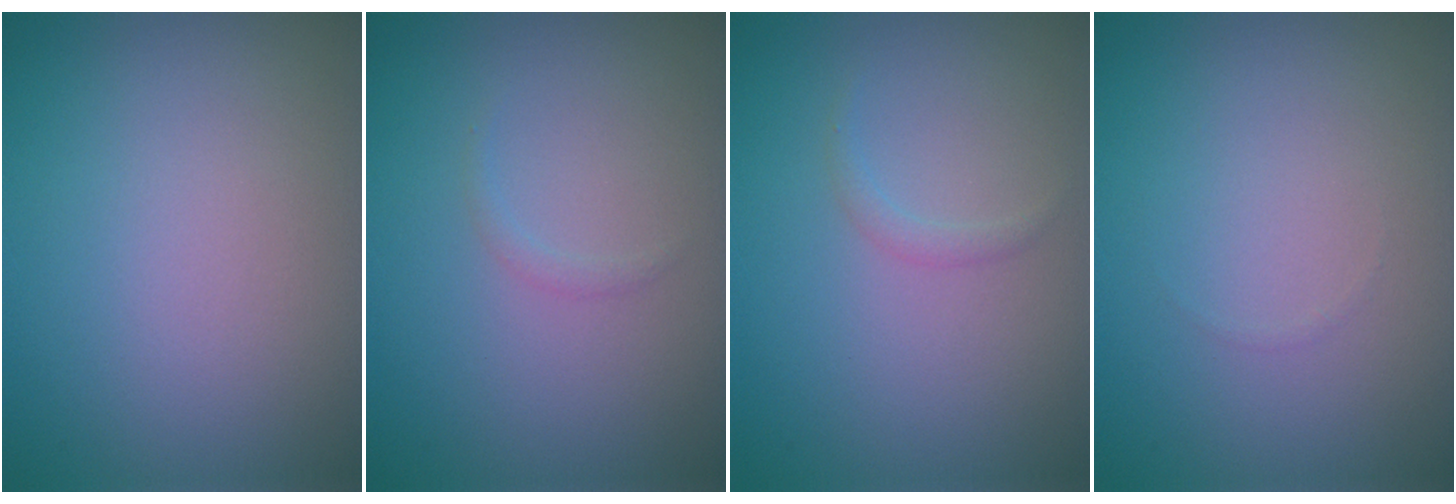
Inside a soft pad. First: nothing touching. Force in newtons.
{"total": 0.5, "press": 0.5, "slide": 0.1}
{"total": 0.7, "press": 0.7, "slide": 0.0}
{"total": 0.0}